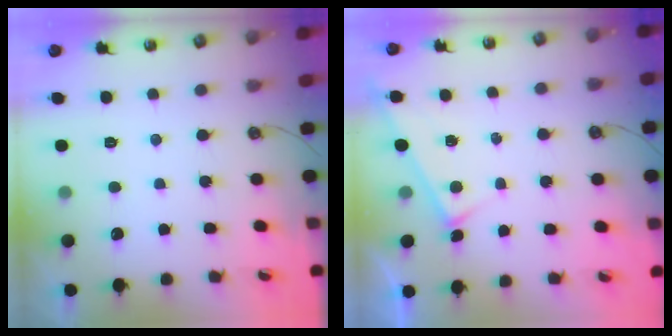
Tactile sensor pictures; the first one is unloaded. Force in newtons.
{"total": 5.7, "press": 5.7, "slide": 0.2}